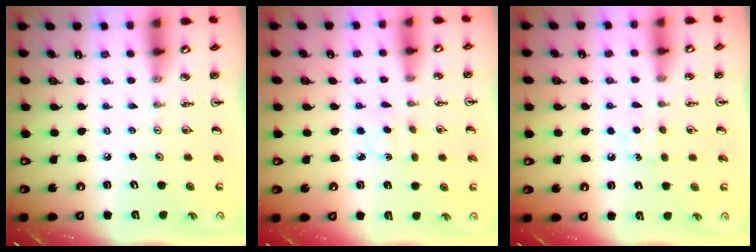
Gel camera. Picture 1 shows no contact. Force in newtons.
{"total": 1.6, "press": 1.5, "slide": 0.5}
{"total": 5.6, "press": 5.5, "slide": 0.7}